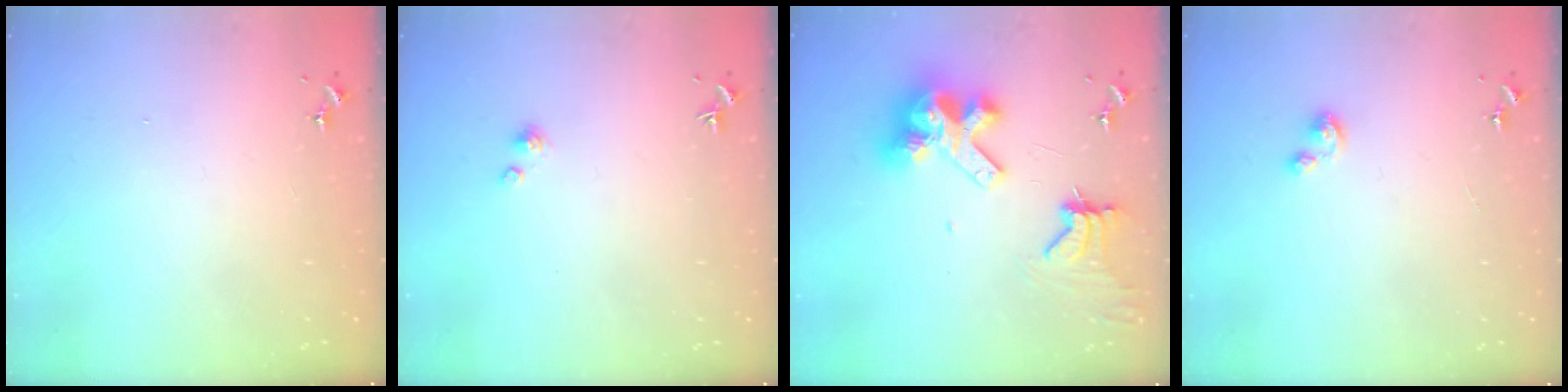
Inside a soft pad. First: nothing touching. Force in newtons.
{"total": 2.1, "press": 2.1, "slide": 0.2}
{"total": 15.2, "press": 15.0, "slide": 2.0}
{"total": 3.2, "press": 3.2, "slide": 0.2}